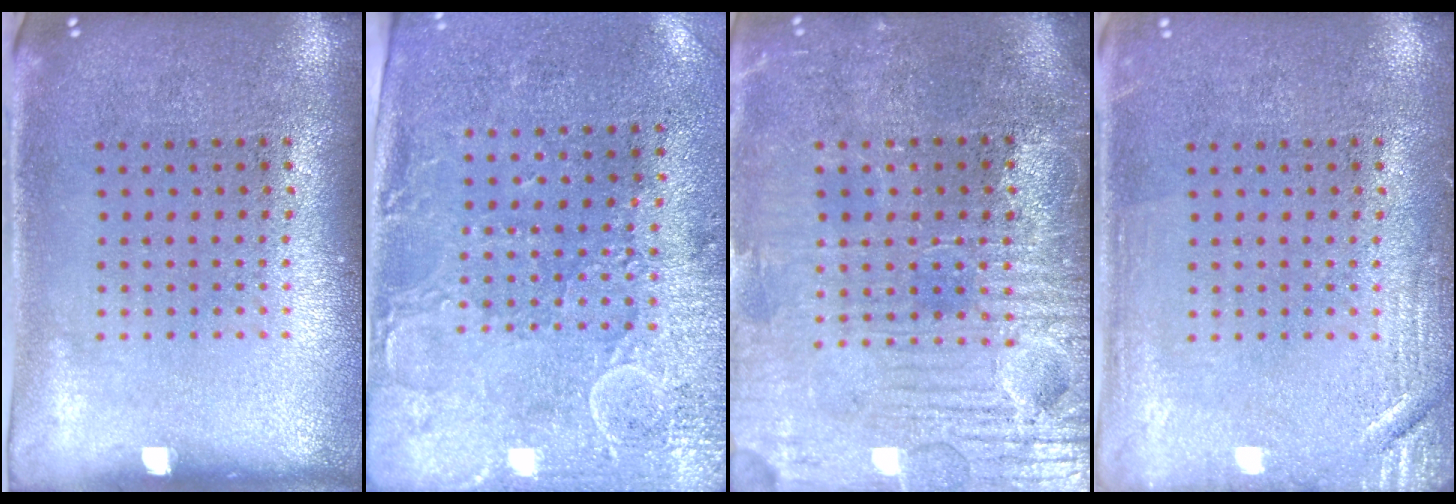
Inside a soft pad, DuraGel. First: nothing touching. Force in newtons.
{"total": 2.9, "press": 2.4, "slide": 1.7}
{"total": 3.9, "press": 3.8, "slide": 1.2}
{"total": 2.1, "press": 2.0, "slide": 0.4}